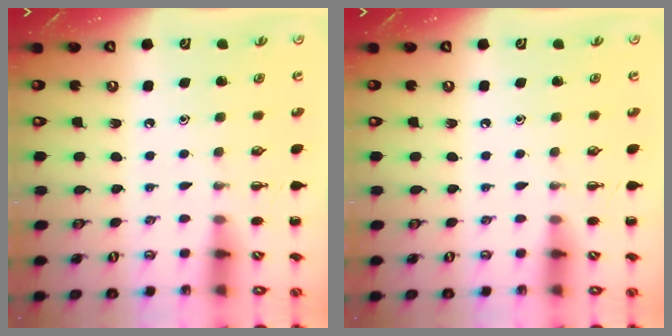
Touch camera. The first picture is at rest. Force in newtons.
{"total": 0.0}